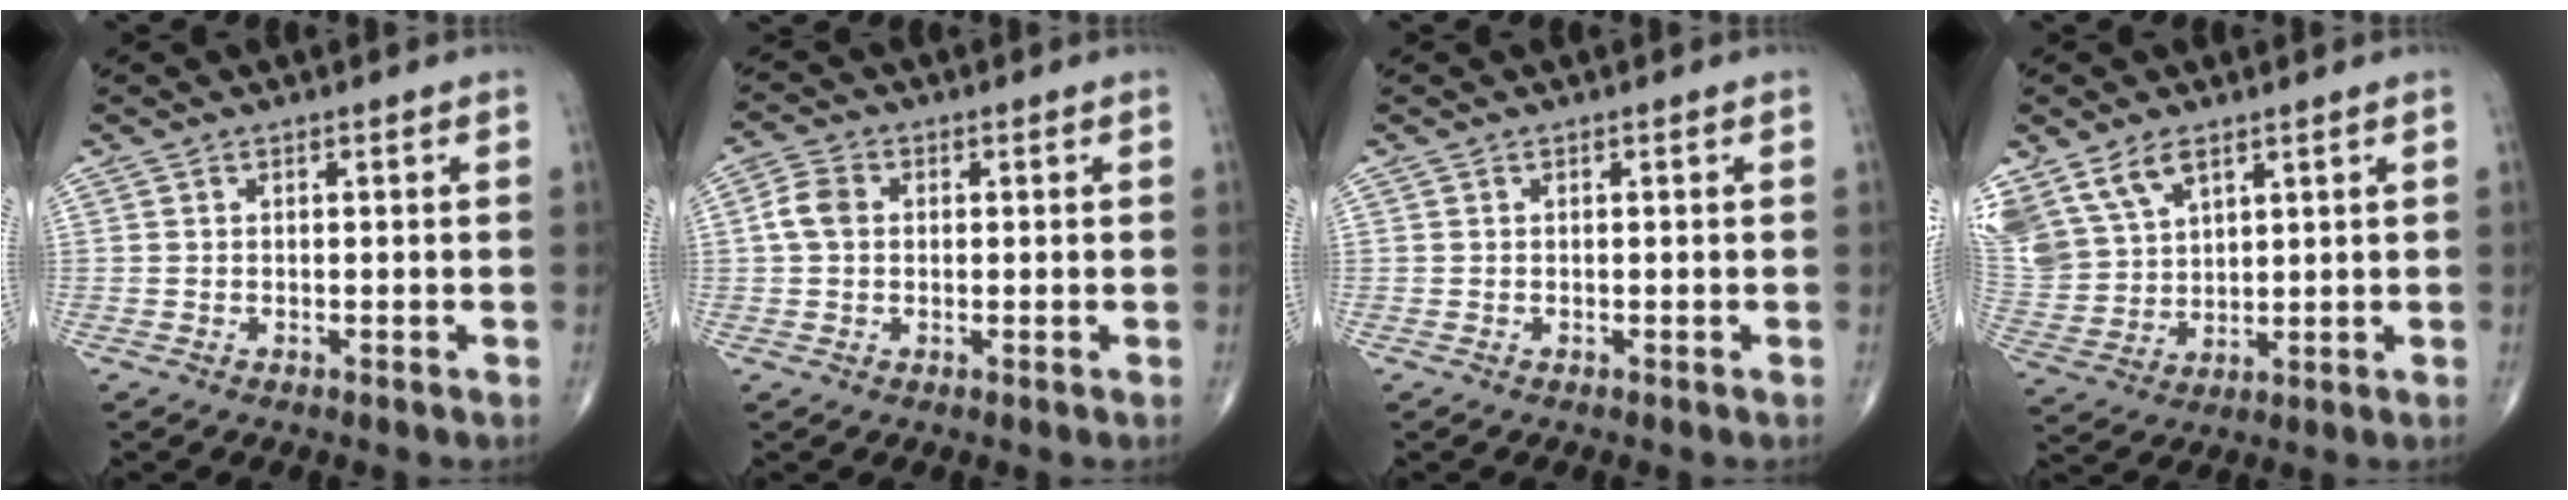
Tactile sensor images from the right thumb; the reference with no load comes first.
{"total": 4.3, "force": [0.4, 3.3, 2.7], "torque": [-0.054, 0.011, 0.002]}
{"total": 0.0}
{"total": 13.1, "force": [7.8, 7.9, 7.0], "torque": [-0.150, -0.012, 0.170]}